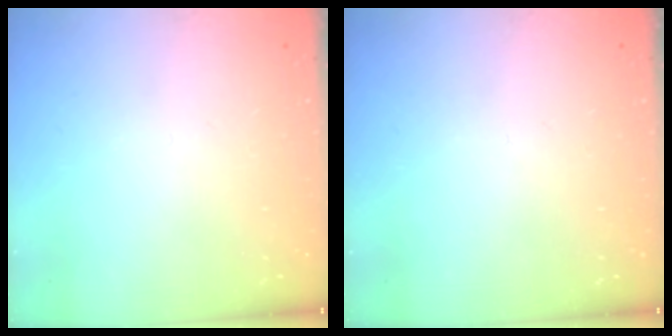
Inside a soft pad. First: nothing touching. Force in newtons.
{"total": 0.0}